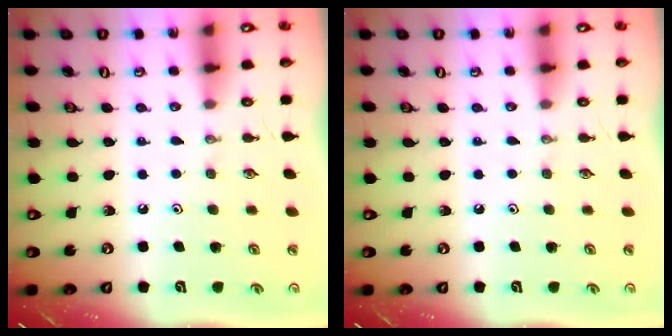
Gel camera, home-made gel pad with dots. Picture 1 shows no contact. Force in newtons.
{"total": 0.0}